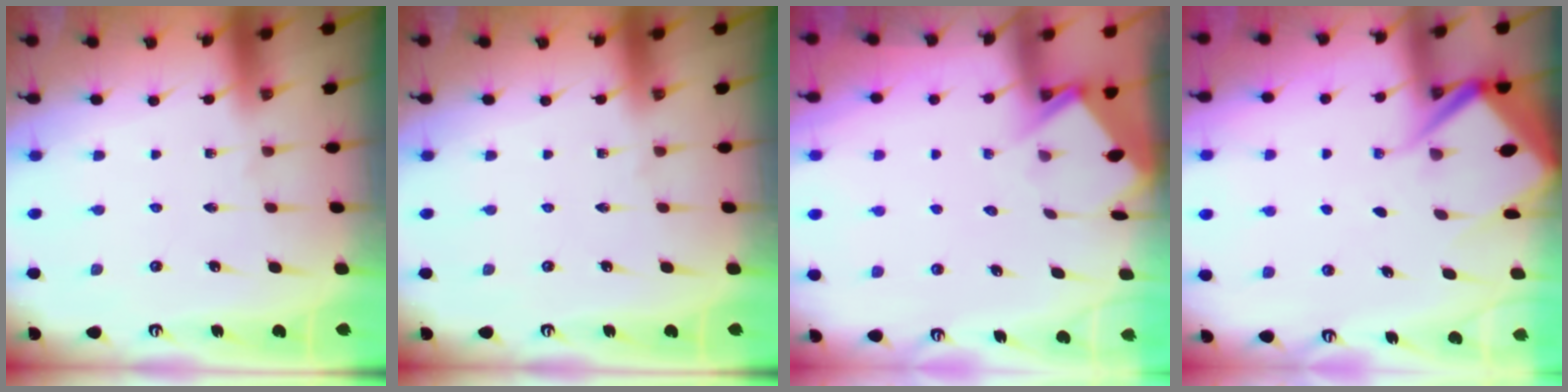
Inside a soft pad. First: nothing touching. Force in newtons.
{"total": 0.0}
{"total": 3.9, "press": 3.9, "slide": 0.4}
{"total": 6.6, "press": 6.6, "slide": 0.5}